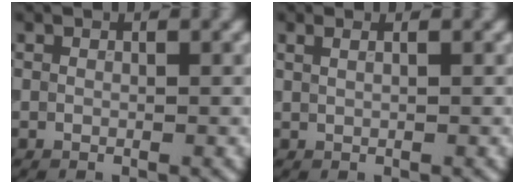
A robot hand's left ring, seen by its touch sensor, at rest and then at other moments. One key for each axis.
{"total": 2.4, "fx": 1.3, "fy": 1.3, "fz": 1.6, "tx": -0.006, "ty": 0.010, "tz": -0.007}